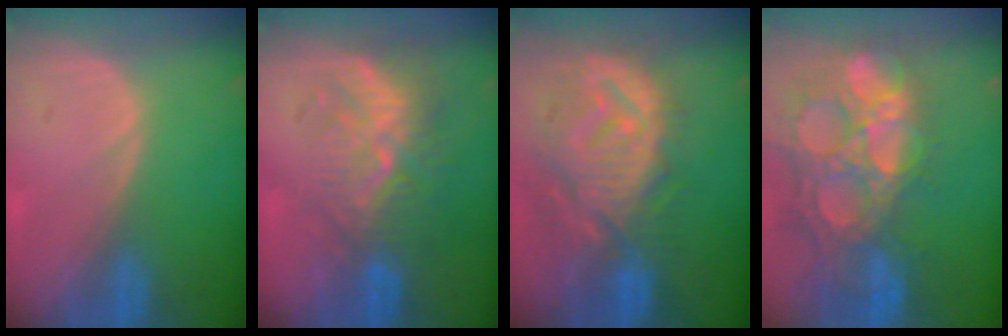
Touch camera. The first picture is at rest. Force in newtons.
{"total": 9.6, "press": 8.6, "slide": 4.1}
{"total": 12.3, "press": 11.0, "slide": 5.4}
{"total": 14.8, "press": 12.2, "slide": 8.3}